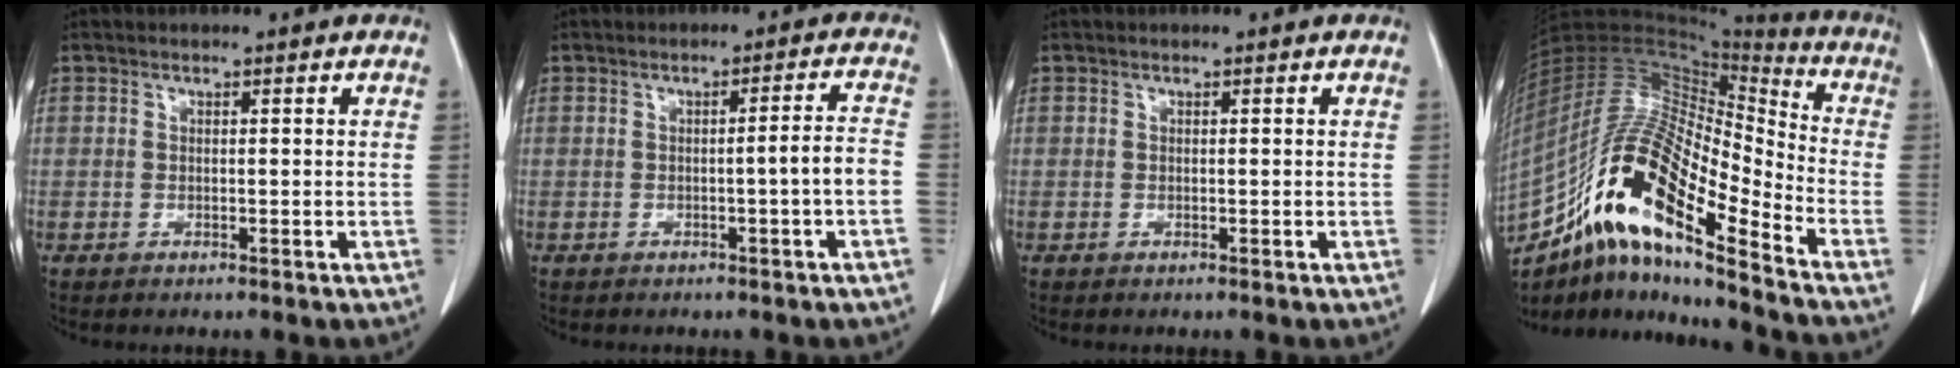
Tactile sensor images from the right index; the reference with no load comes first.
{"total": 3.8, "force": [-1.1, -0.6, 3.6], "torque": [-0.053, 0.005, -0.017]}
{"total": 0.0}
{"total": 22.2, "force": [-13.7, 4.1, 17.0], "torque": [-0.354, -0.004, -0.249]}